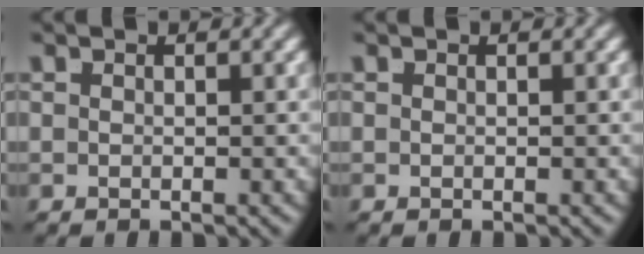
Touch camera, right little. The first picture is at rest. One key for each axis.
{"total": 0.0}